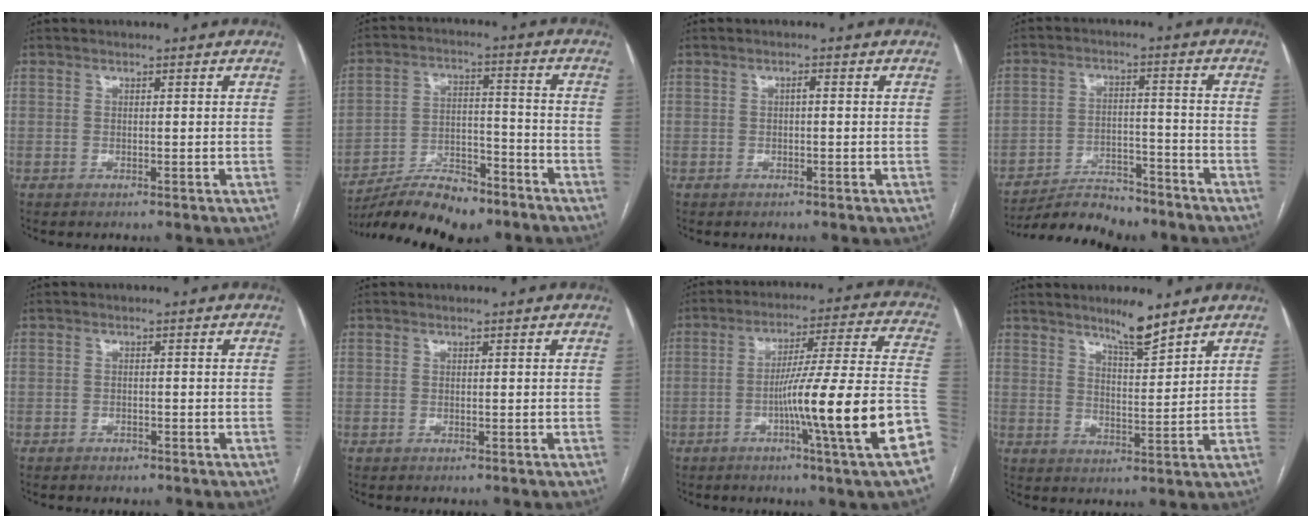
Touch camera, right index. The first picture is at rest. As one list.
[{"total": 13.5, "force": [-11.2, 4.0, 6.3], "torque": [-0.101, 0.016, -0.190]}, {"total": 0.8, "force": [0.0, 0.2, 0.8], "torque": [-0.012, 0.003, -0.001]}, {"total": 9.9, "force": [-9.3, 2.4, 2.3], "torque": [-0.032, 0.010, -0.153]}, {"total": 0.9, "force": [-0.7, 0.5, 0.2], "torque": [-0.002, 0.002, -0.010]}, {"total": 0.0}, {"total": 19.0, "force": [-6.6, -1.6, 17.7], "torque": [-0.218, 0.006, -0.102]}, {"total": 5.9, "force": [4.9, 0.5, 3.2], "torque": [-0.058, -0.008, 0.084]}]